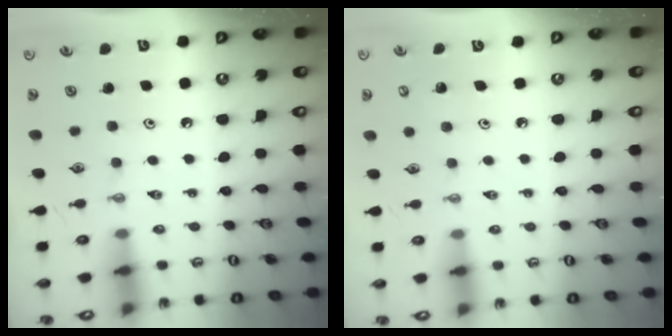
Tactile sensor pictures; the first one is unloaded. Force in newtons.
{"total": 4.2, "press": 4.2, "slide": 0.4}